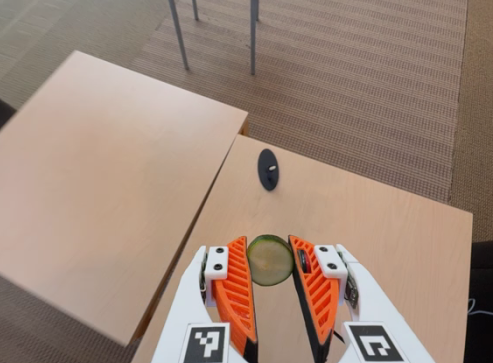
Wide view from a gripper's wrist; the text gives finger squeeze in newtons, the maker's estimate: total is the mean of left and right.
{"total": 10.0, "left": 10.1, "right": 9.9}